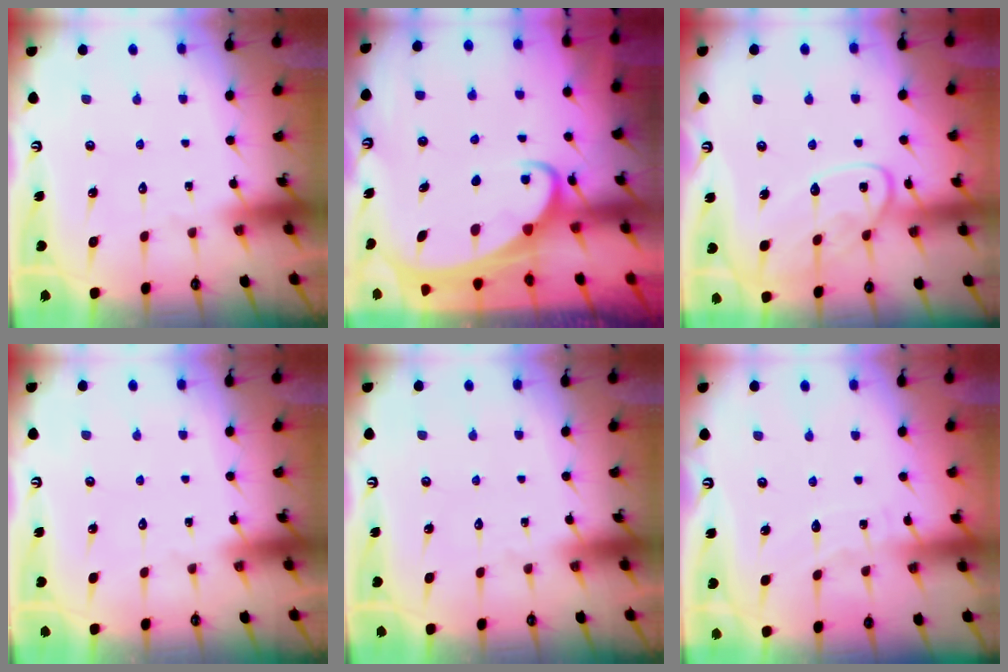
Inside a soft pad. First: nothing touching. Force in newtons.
{"total": 3.0, "press": 2.9, "slide": 0.3}
{"total": 13.0, "press": 12.9, "slide": 1.0}
{"total": 0.0}
{"total": 0.0}
{"total": 4.2, "press": 4.2, "slide": 0.3}